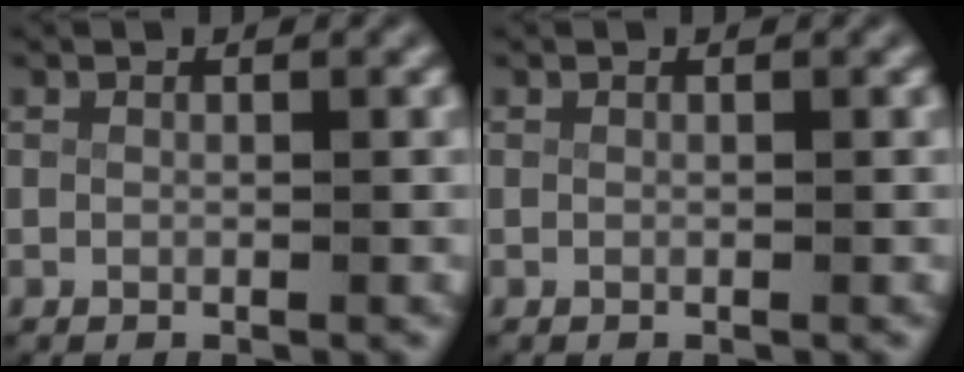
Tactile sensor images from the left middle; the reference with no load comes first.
{"total": 0.0}